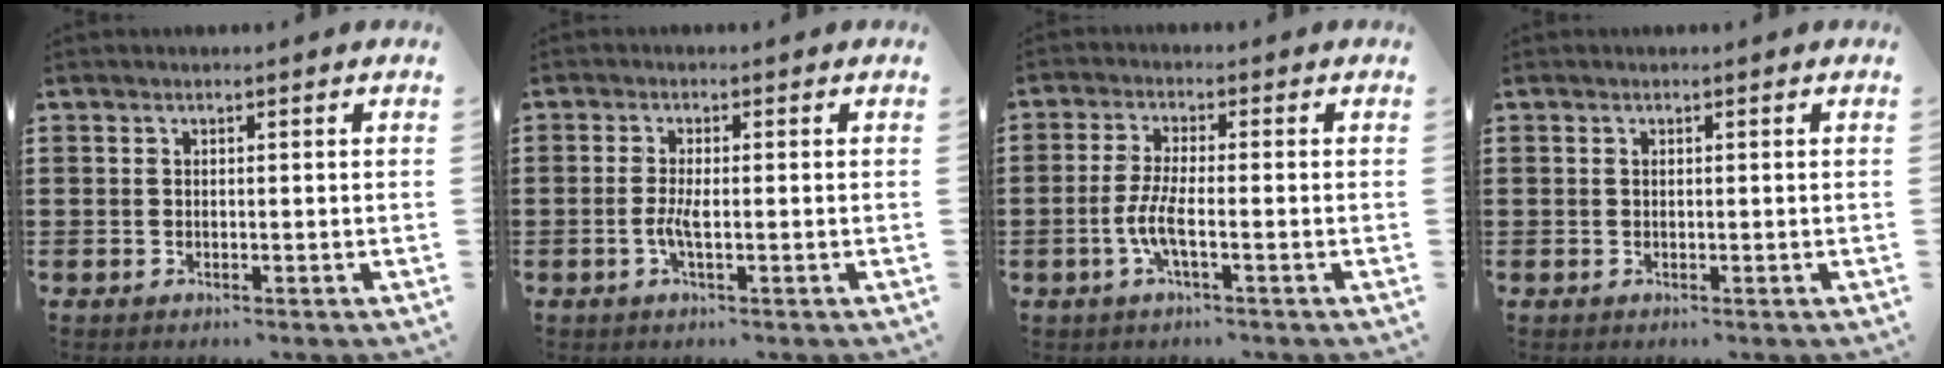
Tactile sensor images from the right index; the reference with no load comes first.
{"total": 2.7, "force": [-0.8, 0.5, 2.5], "torque": [-0.060, -0.006, -0.019]}
{"total": 4.8, "force": [-1.8, 0.8, 4.4], "torque": [-0.104, -0.010, -0.041]}
{"total": 0.0}